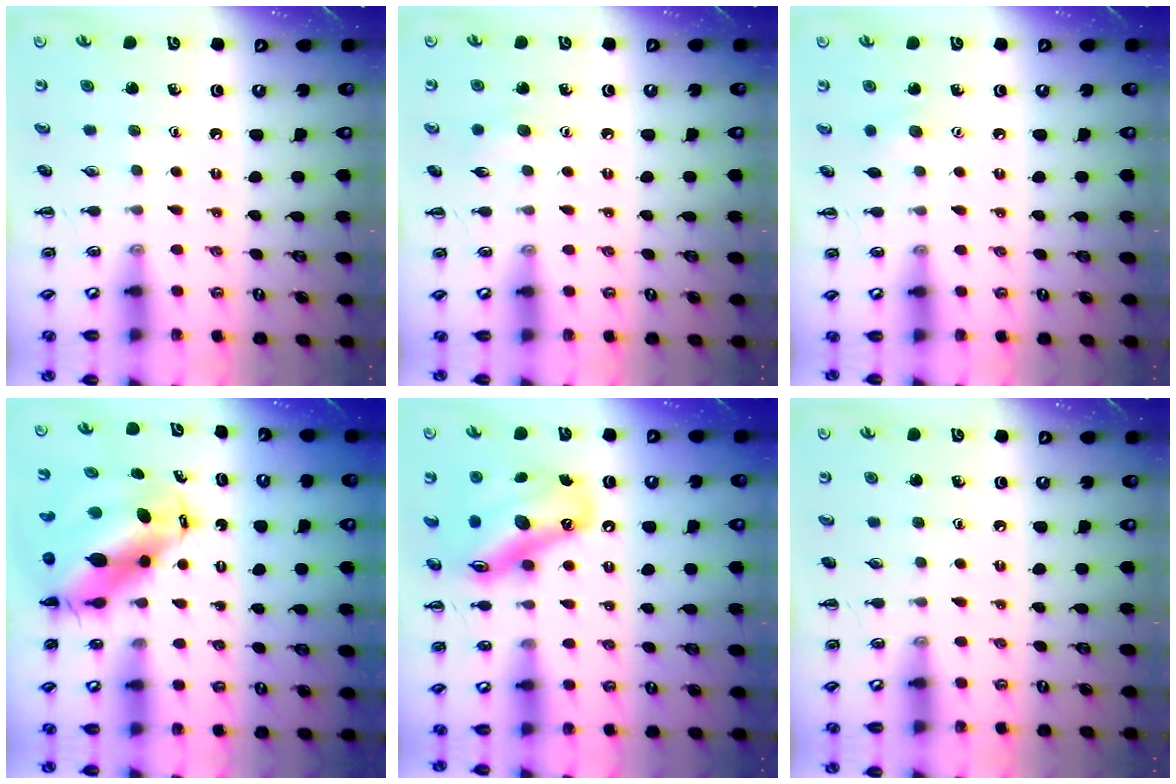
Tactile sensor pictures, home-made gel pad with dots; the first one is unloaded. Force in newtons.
{"total": 4.8, "press": 4.6, "slide": 1.2}
{"total": 2.8, "press": 2.8, "slide": 0.7}
{"total": 10.7, "press": 10.3, "slide": 2.8}
{"total": 16.9, "press": 16.1, "slide": 5.2}
{"total": 0.0}